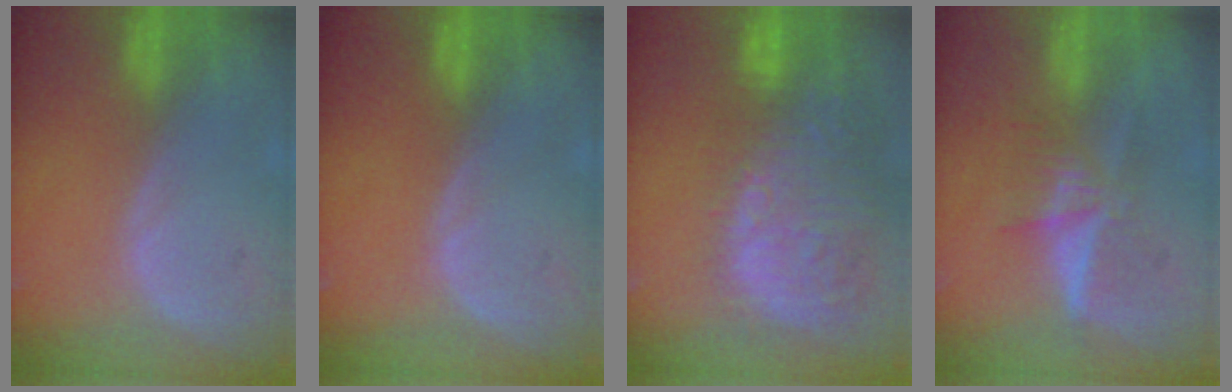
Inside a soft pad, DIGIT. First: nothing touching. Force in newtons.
{"total": 0.0}
{"total": 15.6, "press": 12.7, "slide": 9.0}
{"total": 5.2, "press": 5.1, "slide": 1.0}